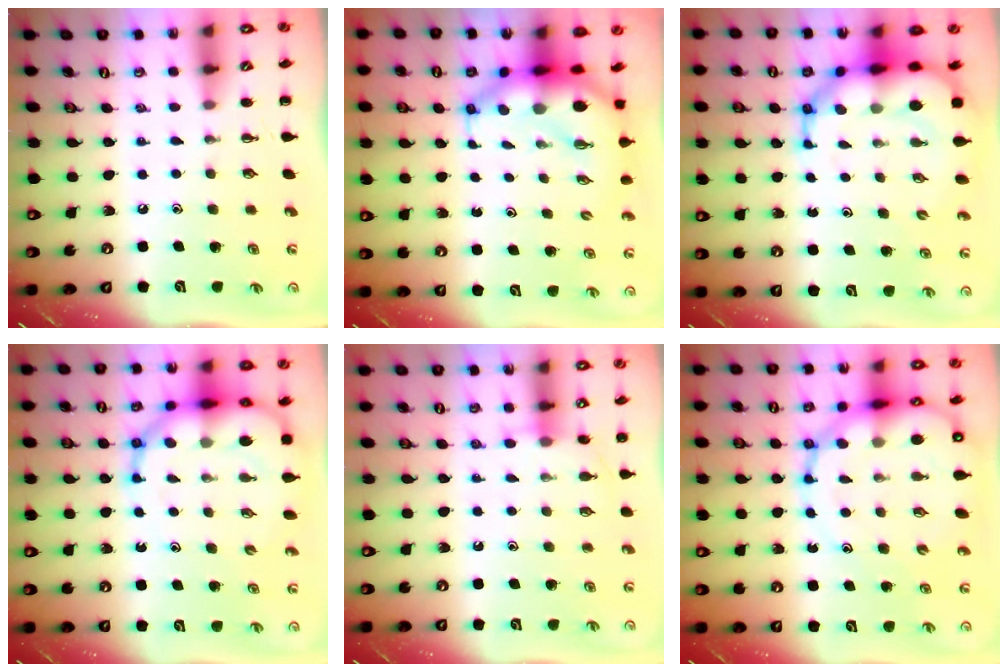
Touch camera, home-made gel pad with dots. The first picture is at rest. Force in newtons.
{"total": 8.2, "press": 7.9, "slide": 2.0}
{"total": 12.2, "press": 11.7, "slide": 3.4}
{"total": 13.8, "press": 13.3, "slide": 3.7}
{"total": 6.8, "press": 6.7, "slide": 1.3}
{"total": 18.1, "press": 17.5, "slide": 4.5}